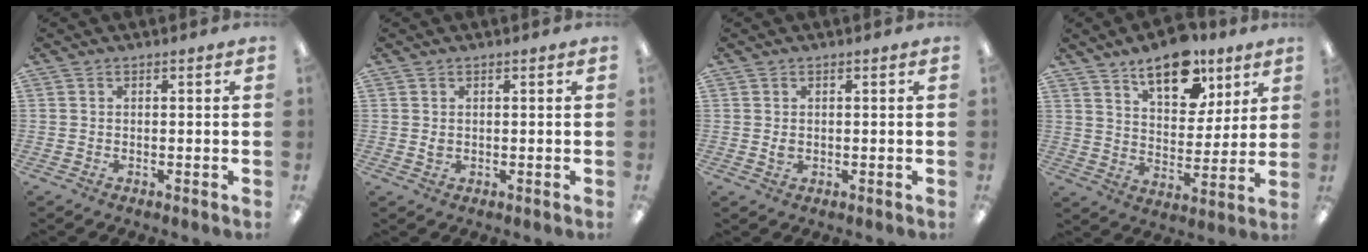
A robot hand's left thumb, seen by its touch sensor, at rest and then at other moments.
{"total": 1.2, "force": [0.3, 0.8, 0.8], "torque": [-0.009, 0.000, 0.004]}
{"total": 1.4, "force": [0.2, 1.0, 1.0], "torque": [-0.014, -0.001, 0.002]}
{"total": 14.5, "force": [10.0, 7.4, 7.5], "torque": [-0.093, -0.052, 0.174]}